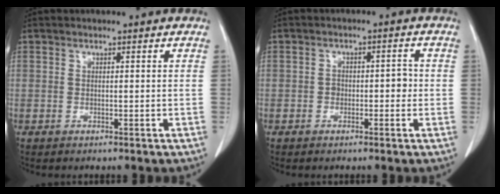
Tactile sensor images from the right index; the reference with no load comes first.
{"total": 2.8, "force": [-0.7, 1.8, 2.0], "torque": [-0.022, 0.014, -0.010]}